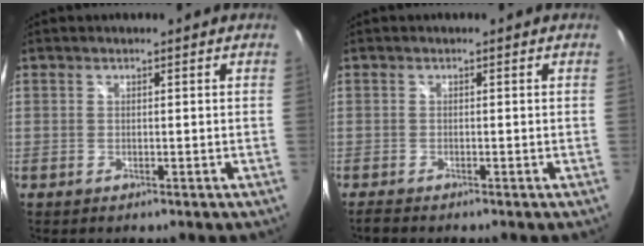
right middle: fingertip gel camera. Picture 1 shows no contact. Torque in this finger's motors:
{"motor_torque": [-0.14, 0.00, -0.02, 0.00]}